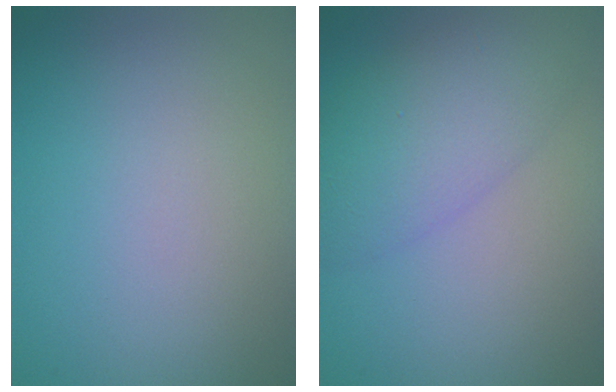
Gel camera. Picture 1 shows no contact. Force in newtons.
{"total": 5.2, "press": 5.2, "slide": 0.3}